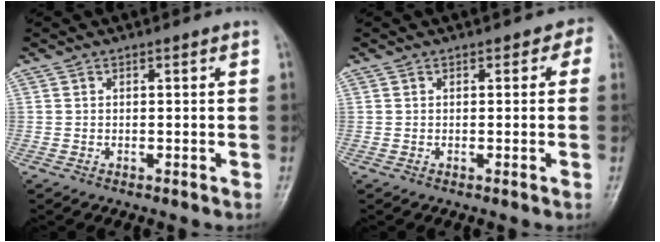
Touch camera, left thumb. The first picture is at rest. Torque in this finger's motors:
{"motor_torque": [0.54, 0.65, -0.07, -0.38, 0.08]}